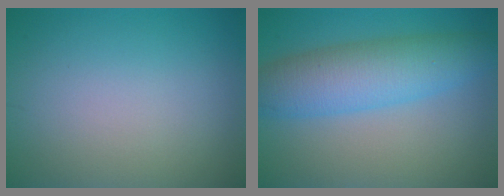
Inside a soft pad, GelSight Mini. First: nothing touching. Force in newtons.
{"total": 6.6, "press": 6.6, "slide": 0.0}